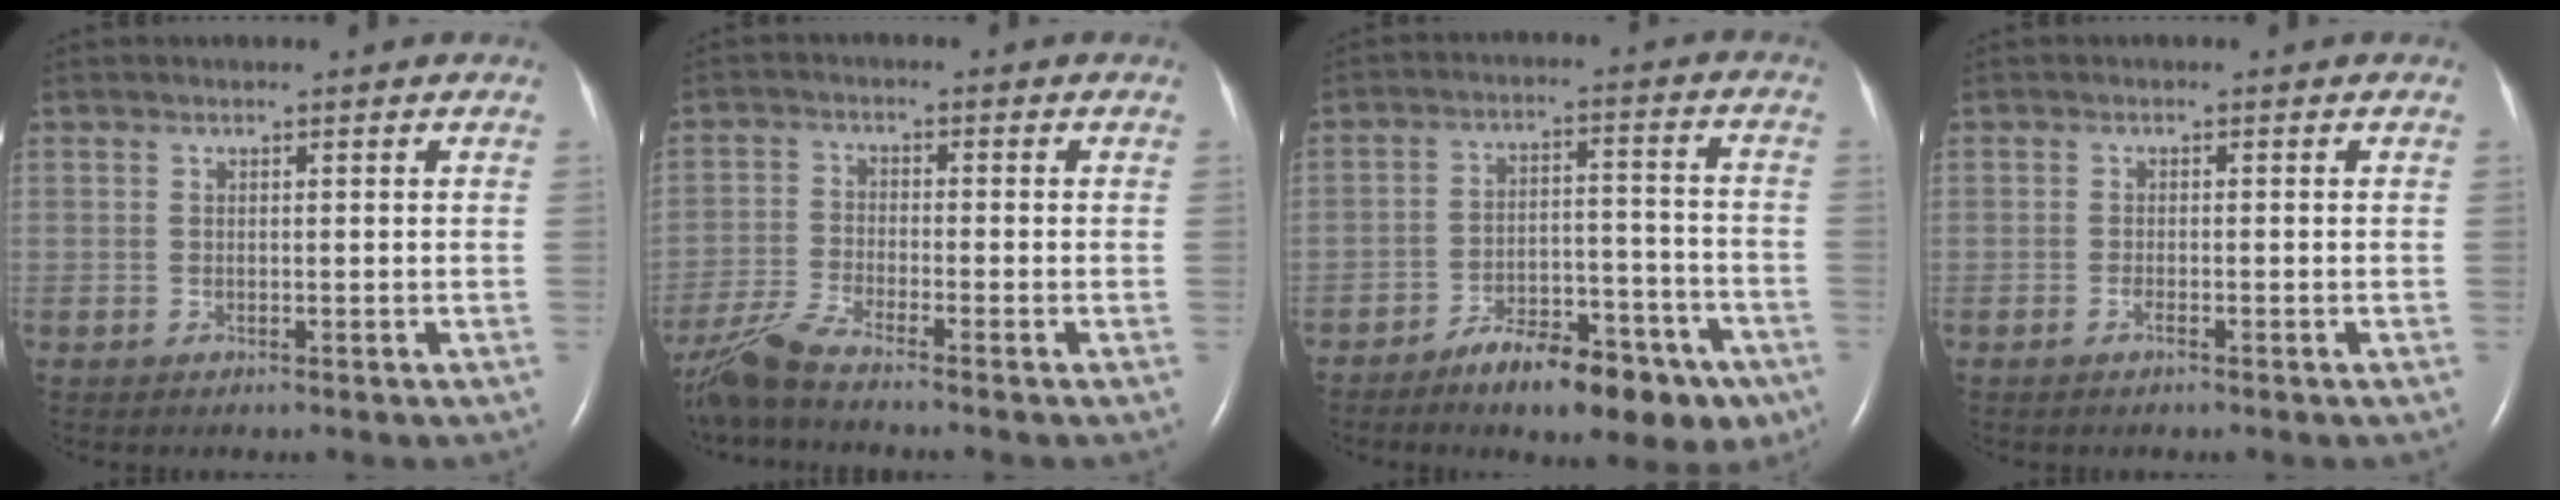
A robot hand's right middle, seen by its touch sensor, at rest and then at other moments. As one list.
[{"total": 6.3, "force": [-5.6, -0.8, 2.9], "torque": [-0.070, -0.024, -0.112]}, {"total": 13.2, "force": [-8.9, 5.0, 8.3], "torque": [-0.105, 0.026, -0.131]}, {"total": 0.9, "force": [-0.6, 0.0, 0.6], "torque": [-0.015, 0.000, -0.012]}]